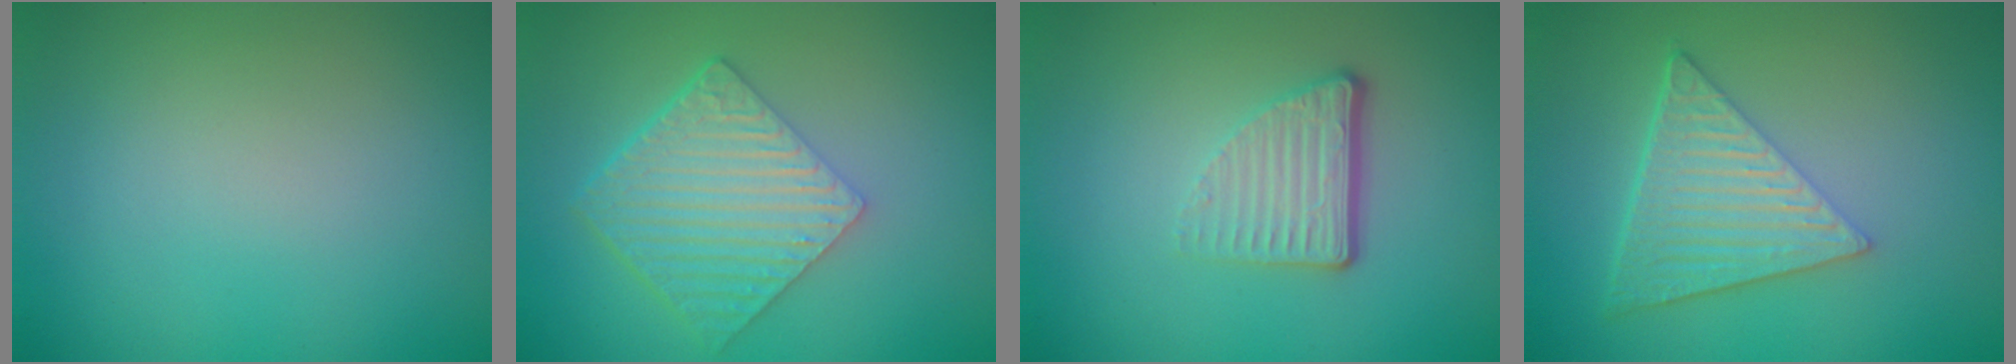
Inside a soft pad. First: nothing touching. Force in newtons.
{"total": 6.2, "press": 4.3, "slide": 4.4}
{"total": 3.7, "press": 2.4, "slide": 2.9}
{"total": 6.6, "press": 4.7, "slide": 4.6}